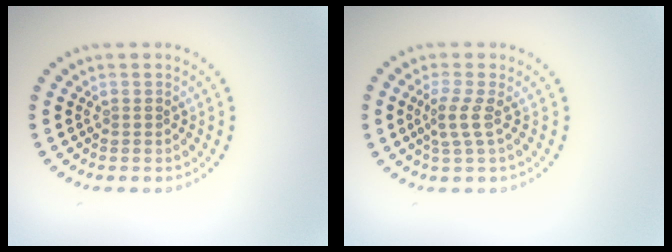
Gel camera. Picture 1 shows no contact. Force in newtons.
{"total": 2.2, "press": 1.5, "slide": 1.6}